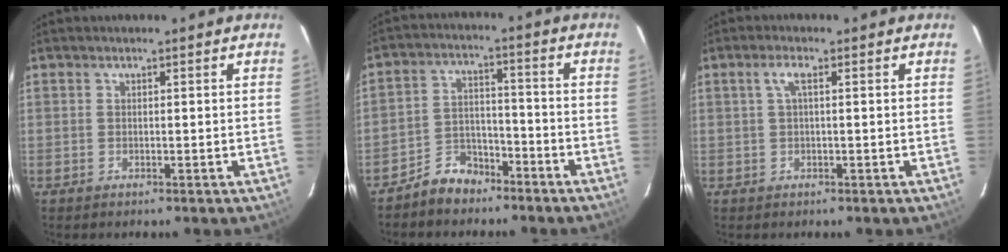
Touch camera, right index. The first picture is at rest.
{"total": 7.1, "force": [-5.6, 4.0, 1.4], "torque": [-0.039, 0.024, -0.094]}
{"total": 2.0, "force": [0.4, 0.2, 2.0], "torque": [-0.039, 0.006, 0.007]}